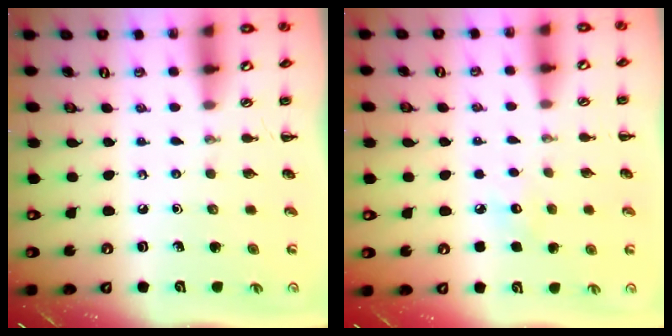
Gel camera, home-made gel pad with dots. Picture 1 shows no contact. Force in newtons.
{"total": 5.5, "press": 5.3, "slide": 1.4}